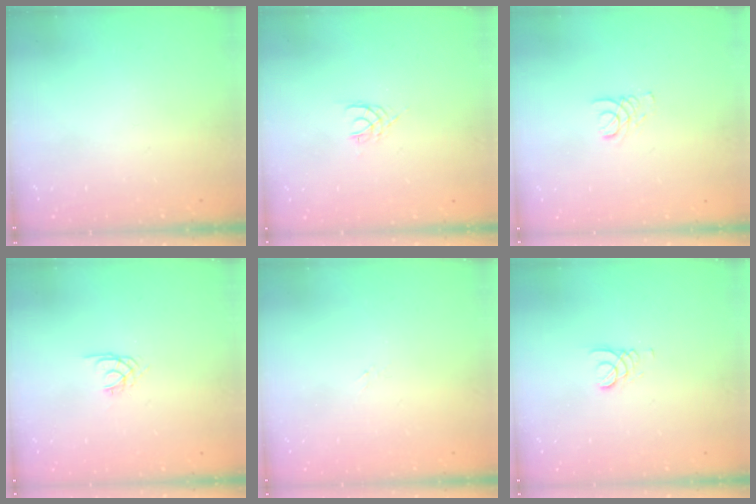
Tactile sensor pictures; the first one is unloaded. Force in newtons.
{"total": 2.0, "press": 1.9, "slide": 0.3}
{"total": 1.9, "press": 1.9, "slide": 0.2}
{"total": 1.7, "press": 1.7, "slide": 0.1}
{"total": 1.5, "press": 1.4, "slide": 0.3}
{"total": 2.2, "press": 2.2, "slide": 0.3}